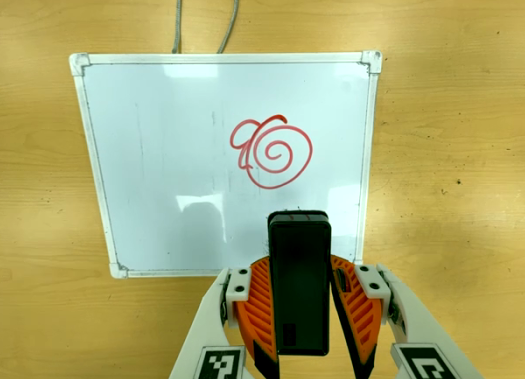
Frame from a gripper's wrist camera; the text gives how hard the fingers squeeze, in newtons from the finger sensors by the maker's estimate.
{"total": 6.6, "left": 5.2, "right": 7.9}